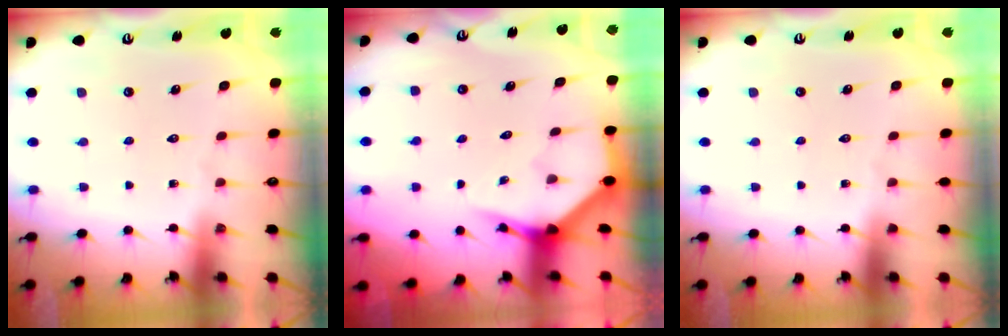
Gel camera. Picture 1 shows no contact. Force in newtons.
{"total": 3.9, "press": 3.9, "slide": 0.2}
{"total": 0.0}